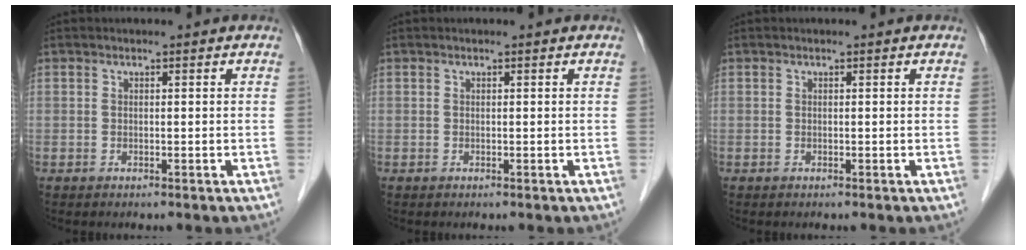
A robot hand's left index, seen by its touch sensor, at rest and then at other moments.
{"total": 0.0}
{"total": 0.0}